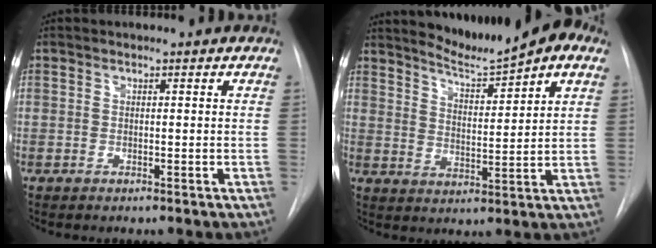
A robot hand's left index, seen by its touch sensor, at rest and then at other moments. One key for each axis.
{"total": 10.0, "fx": 8.1, "fy": 0.5, "fz": 5.9, "tx": -0.091, "ty": 0.007, "tz": 0.124}